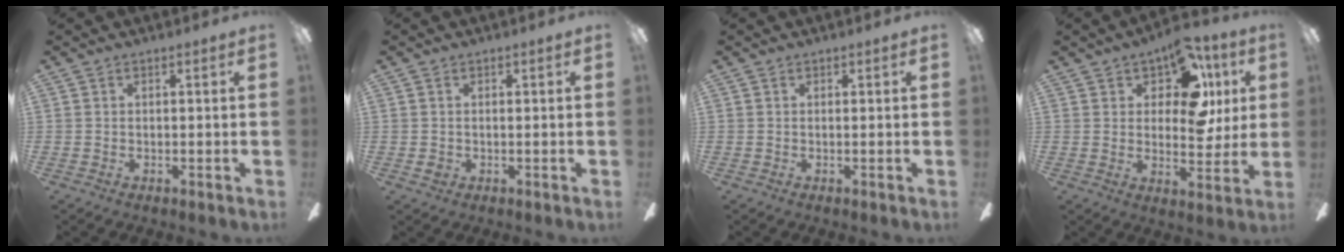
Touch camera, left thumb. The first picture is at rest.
{"total": 1.3, "force": [-0.1, 1.2, 0.5], "torque": [-0.011, 0.005, -0.003]}
{"total": 0.0}
{"total": 13.5, "force": [6.4, 7.9, 8.9], "torque": [-0.122, -0.024, 0.114]}